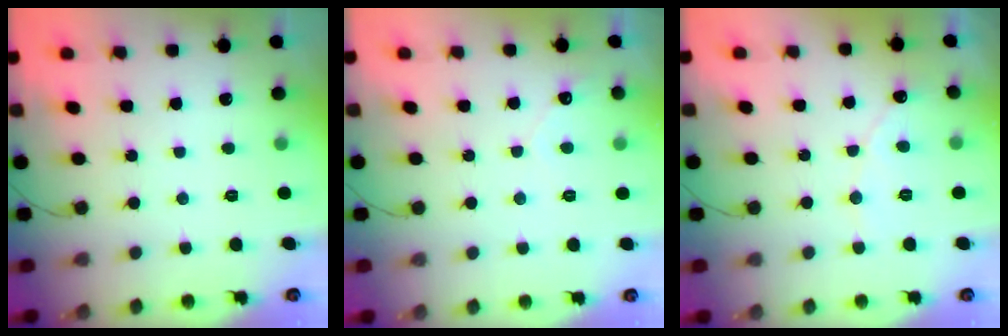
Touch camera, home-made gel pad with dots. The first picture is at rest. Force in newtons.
{"total": 2.4, "press": 2.4, "slide": 0.2}
{"total": 5.8, "press": 5.8, "slide": 0.2}